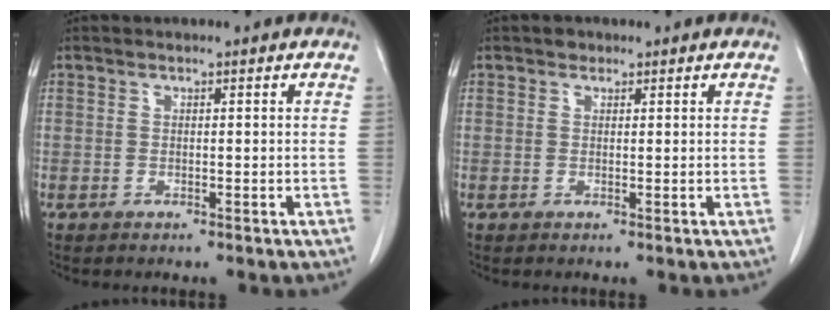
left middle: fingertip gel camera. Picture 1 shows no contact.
{"total": 0.8, "force": [0.6, 0.6, 0.1], "torque": [0.000, 0.001, 0.006]}